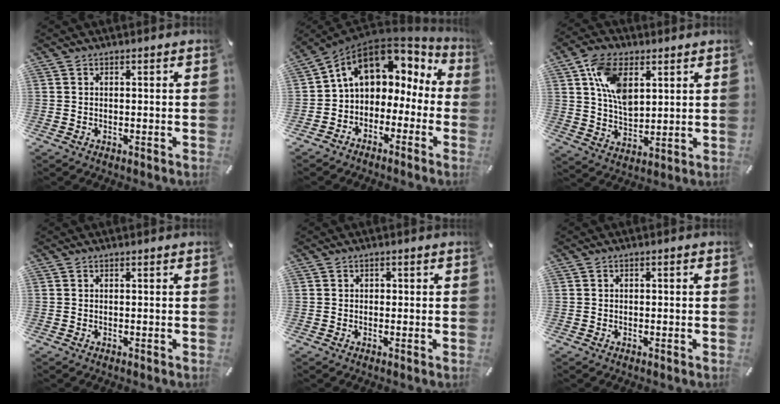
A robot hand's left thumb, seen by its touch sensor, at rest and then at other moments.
{"total": 10.1, "force": [3.7, 7.4, 5.7], "torque": [-0.110, -0.008, 0.070]}
{"total": 11.4, "force": [4.5, 7.1, 7.7], "torque": [-0.158, -0.004, 0.085]}
{"total": 0.0}
{"total": 0.9, "force": [-0.1, 0.8, 0.3], "torque": [-0.005, 0.006, -0.004]}
{"total": 0.7, "force": [-0.2, 0.4, 0.5], "torque": [-0.009, 0.001, -0.005]}